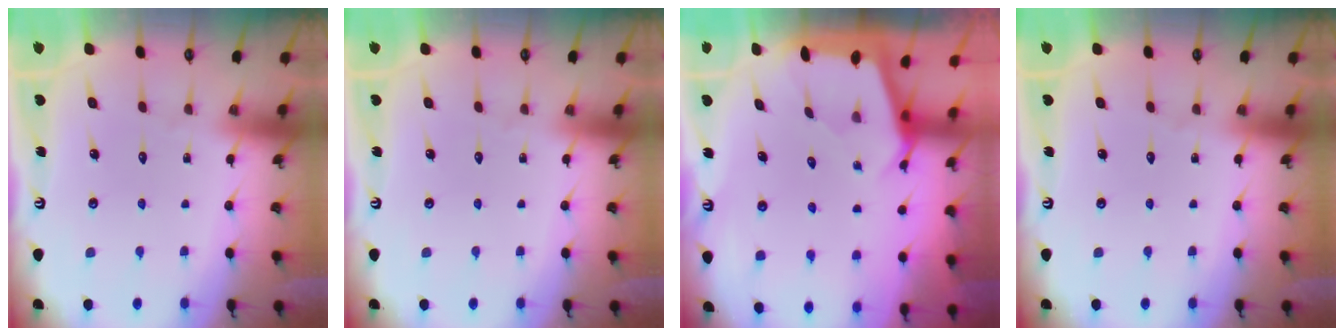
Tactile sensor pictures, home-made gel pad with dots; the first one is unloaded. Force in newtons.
{"total": 0.0}
{"total": 3.4, "press": 3.4, "slide": 0.3}
{"total": 0.0}